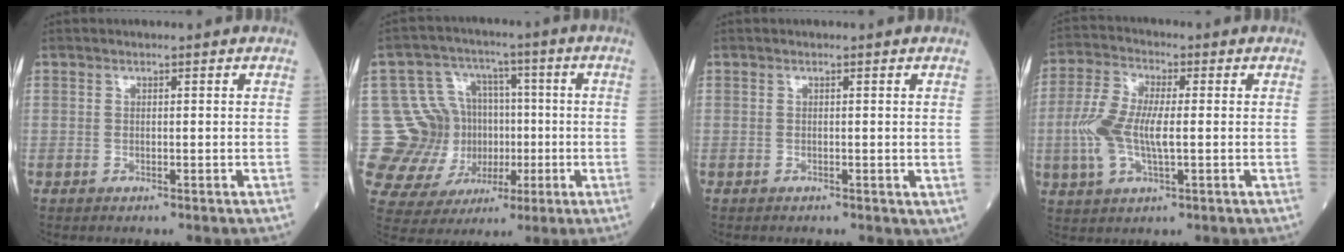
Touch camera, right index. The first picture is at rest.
{"total": 15.8, "force": [-0.6, 14.1, 7.3], "torque": [-0.146, 0.051, 0.022]}
{"total": 0.6, "force": [0.3, 0.3, 0.4], "torque": [-0.006, -0.001, 0.006]}
{"total": 8.9, "force": [-0.6, 3.3, 8.3], "torque": [-0.197, 0.007, -0.007]}